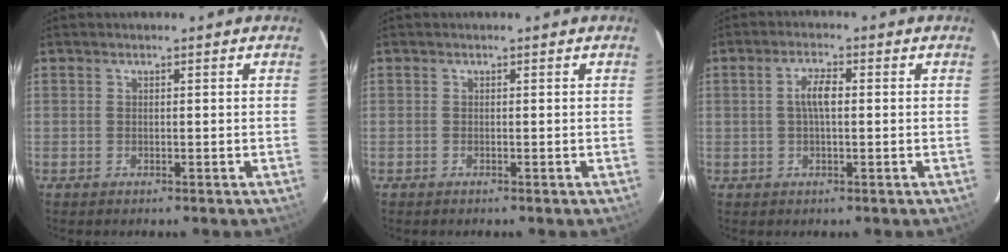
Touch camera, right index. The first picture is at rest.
{"total": 0.0}
{"total": 3.6, "force": [0.2, 1.2, 3.4], "torque": [-0.066, 0.007, 0.005]}